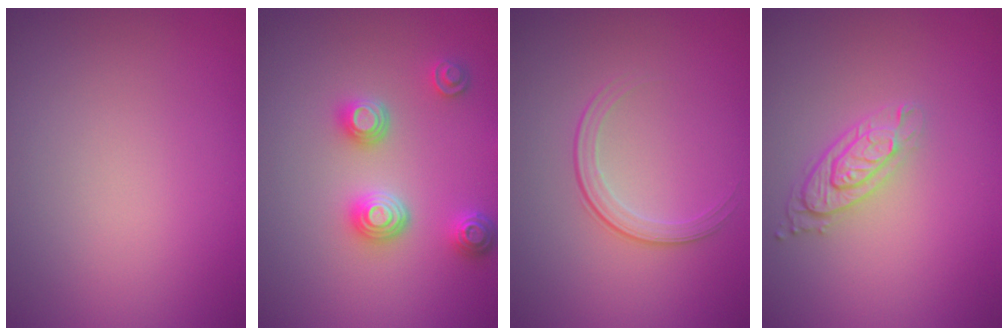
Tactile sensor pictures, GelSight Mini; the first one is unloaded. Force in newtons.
{"total": 3.2, "press": 3.0, "slide": 1.0}
{"total": 1.9, "press": 1.3, "slide": 1.5}
{"total": 3.2, "press": 2.3, "slide": 2.2}